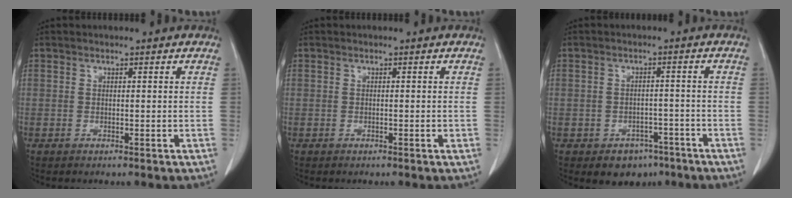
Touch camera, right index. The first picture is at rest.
{"total": 0.7, "force": [-0.2, 0.0, 0.7], "torque": [-0.011, -0.001, -0.001]}
{"total": 5.3, "force": [-3.5, 3.6, 1.8], "torque": [-0.016, 0.007, -0.043]}